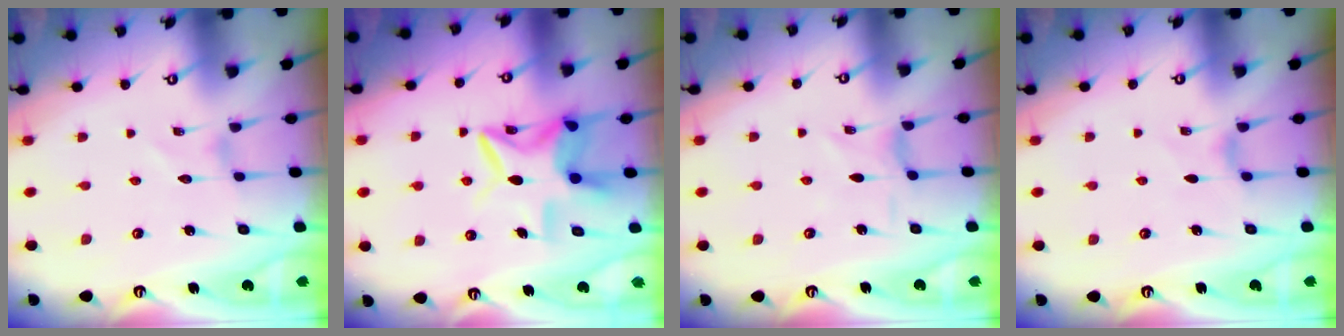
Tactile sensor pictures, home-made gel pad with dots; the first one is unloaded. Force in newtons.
{"total": 12.3, "press": 12.3, "slide": 1.1}
{"total": 1.0, "press": 1.0, "slide": 0.4}
{"total": 2.3, "press": 2.3, "slide": 0.5}